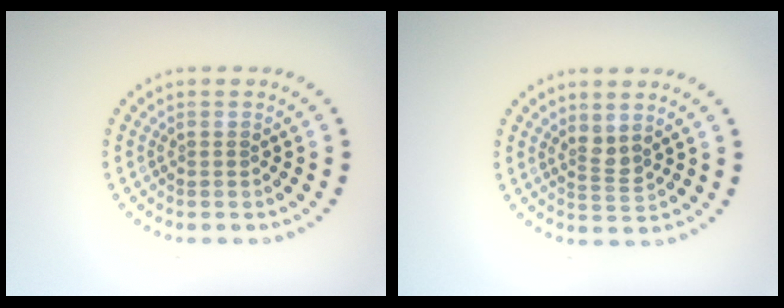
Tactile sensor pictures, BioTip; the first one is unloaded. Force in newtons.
{"total": 1.7, "press": 1.3, "slide": 1.1}